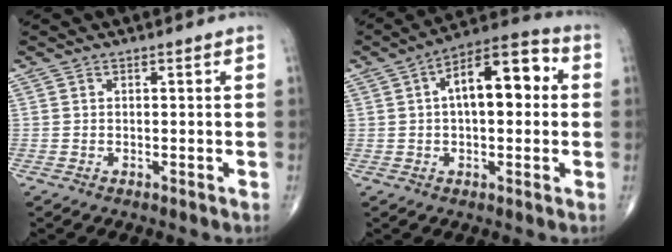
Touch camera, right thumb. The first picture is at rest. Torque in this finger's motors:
{"motor_torque": [0.92, 2.63, 1.00, -0.13, 0.16]}